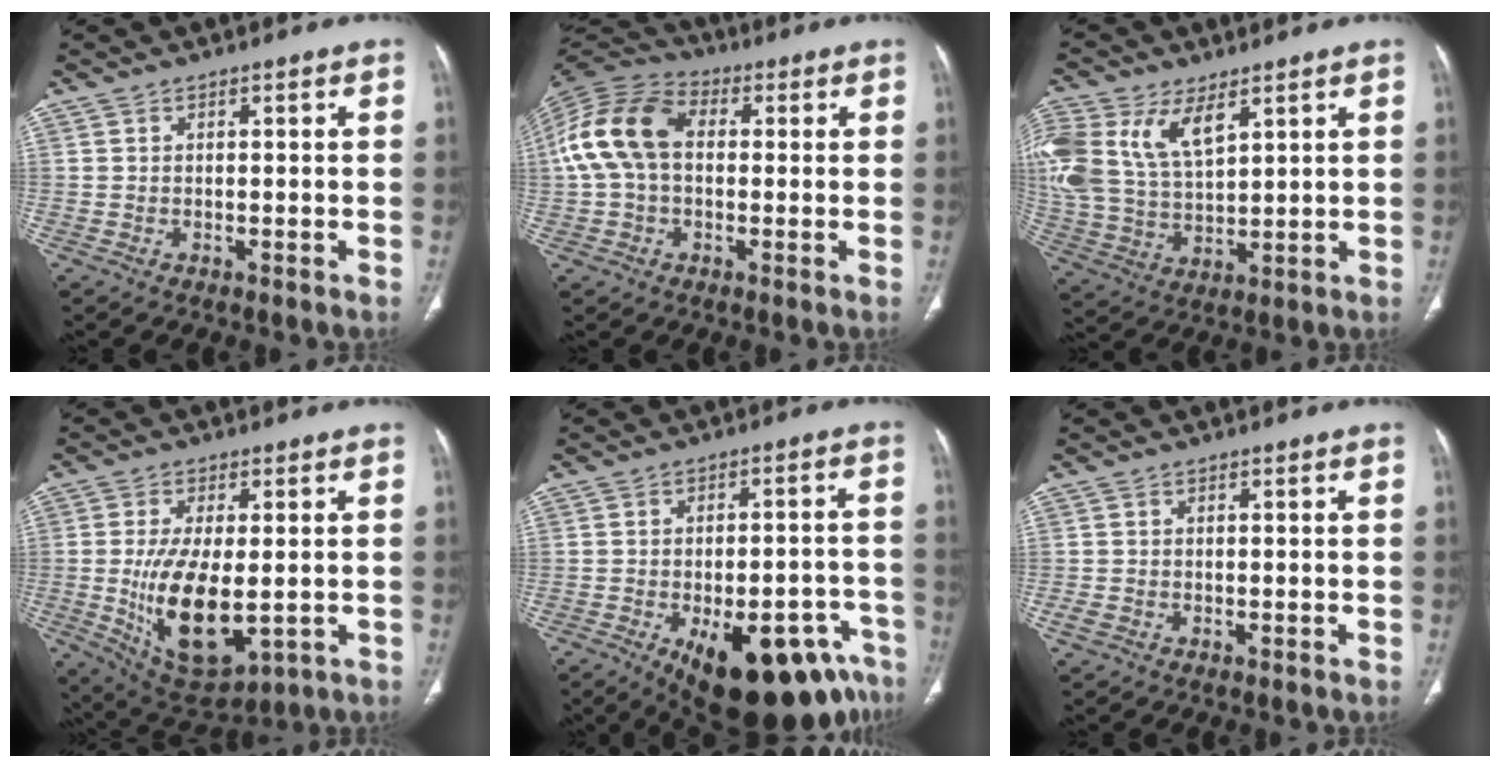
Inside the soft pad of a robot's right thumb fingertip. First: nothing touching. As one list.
[{"total": 13.8, "force": [1.3, 9.4, 10.0], "torque": [-0.205, 0.037, 0.014]}, {"total": 17.3, "force": [7.9, 9.6, 12.0], "torque": [-0.272, -0.010, 0.158]}, {"total": 15.0, "force": [-1.9, 7.0, 13.1], "torque": [-0.229, -0.023, -0.010]}, {"total": 21.7, "force": [-11.1, 9.7, 15.9], "torque": [-0.146, 0.046, -0.139]}, {"total": 1.6, "force": [-0.5, 1.2, 0.9], "torque": [-0.022, 0.003, -0.010]}]